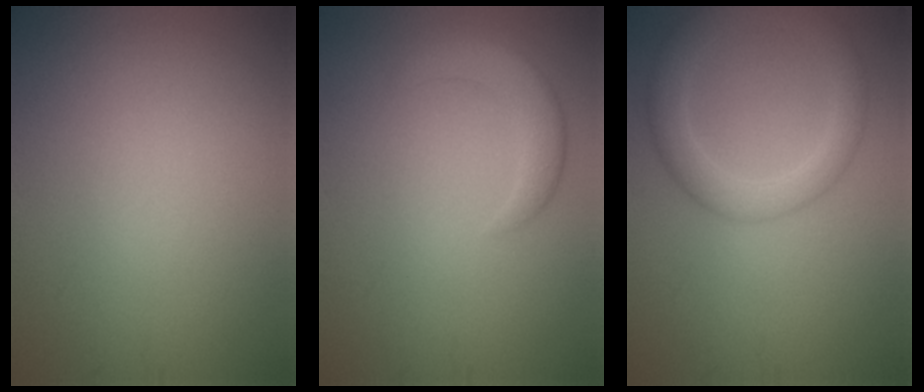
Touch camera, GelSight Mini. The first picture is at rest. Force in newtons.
{"total": 3.0, "press": 3.0, "slide": 0.1}
{"total": 4.2, "press": 4.2, "slide": 0.2}